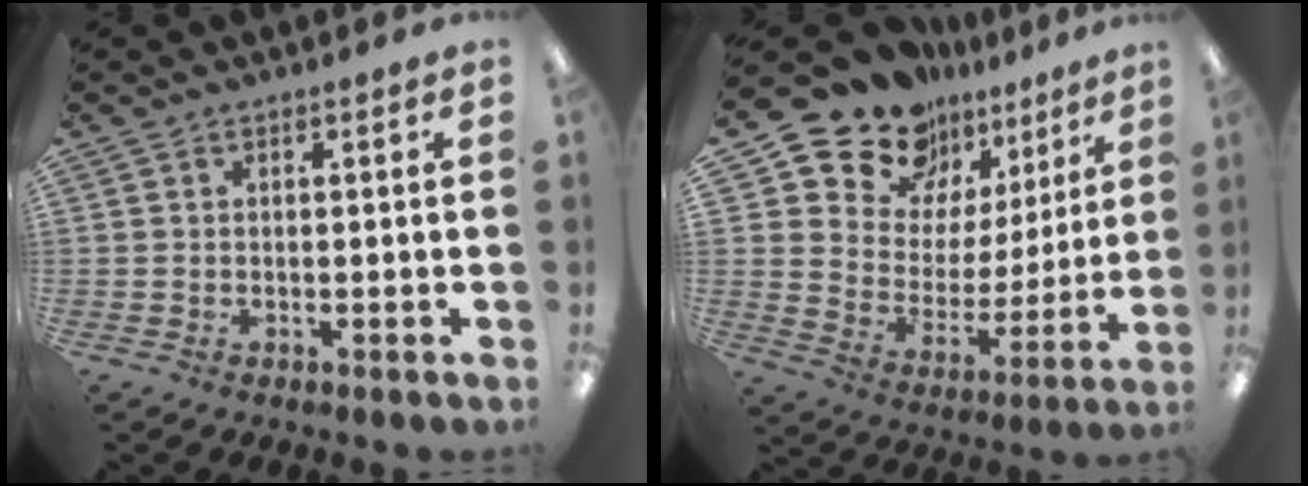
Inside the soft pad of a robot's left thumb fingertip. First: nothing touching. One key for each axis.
{"total": 16.5, "fx": 13.4, "fy": 9.0, "fz": 3.2, "tx": -0.083, "ty": -0.110, "tz": 0.249}